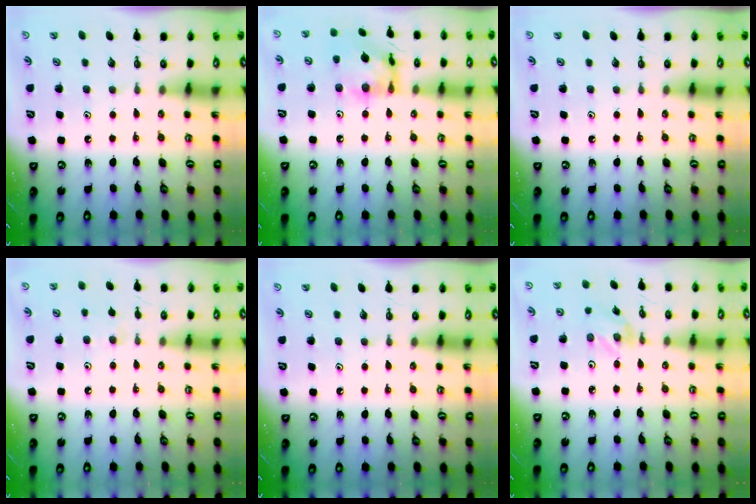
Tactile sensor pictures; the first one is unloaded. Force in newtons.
{"total": 14.1, "press": 14.0, "slide": 1.2}
{"total": 0.0}
{"total": 4.2, "press": 4.2, "slide": 0.6}
{"total": 0.0}
{"total": 1.6, "press": 1.5, "slide": 0.3}